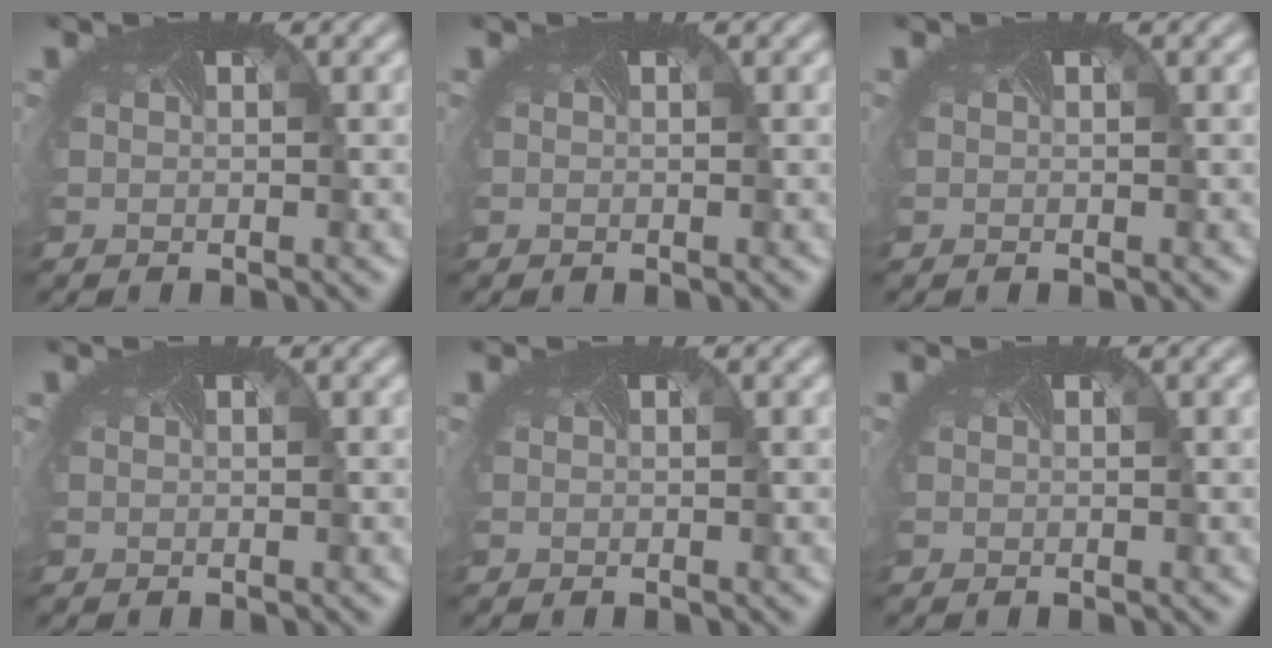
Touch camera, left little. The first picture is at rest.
{"total": 0.0}
{"total": 0.0}
{"total": 0.0}
{"total": 0.0}
{"total": 0.0}